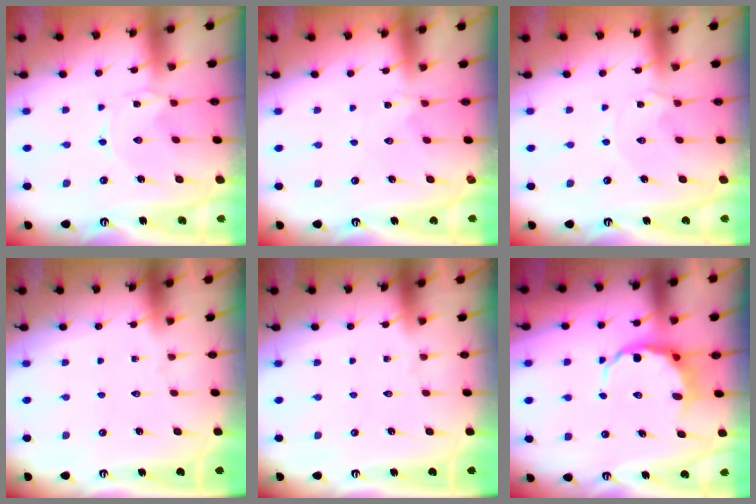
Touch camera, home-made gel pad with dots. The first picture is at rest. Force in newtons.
{"total": 0.6, "press": 0.5, "slide": 0.2}
{"total": 0.7, "press": 0.6, "slide": 0.3}
{"total": 0.0}
{"total": 0.0}
{"total": 7.2, "press": 6.9, "slide": 2.0}